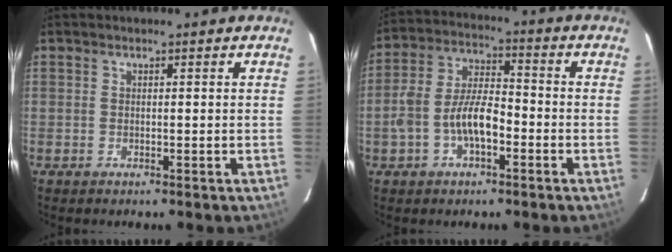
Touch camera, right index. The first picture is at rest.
{"total": 9.6, "force": [-3.3, 4.5, 7.8], "torque": [-0.161, 0.017, -0.056]}